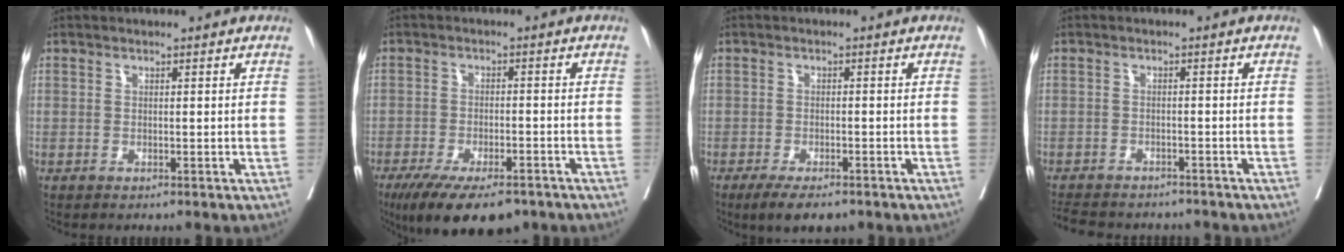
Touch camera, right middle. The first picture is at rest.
{"total": 12.4, "force": [-9.0, 4.3, 7.3], "torque": [-0.116, -0.014, -0.139]}
{"total": 5.6, "force": [-4.1, 1.8, 3.3], "torque": [-0.048, -0.006, -0.065]}
{"total": 11.8, "force": [-10.5, 3.9, 3.8], "torque": [-0.080, -0.002, -0.135]}